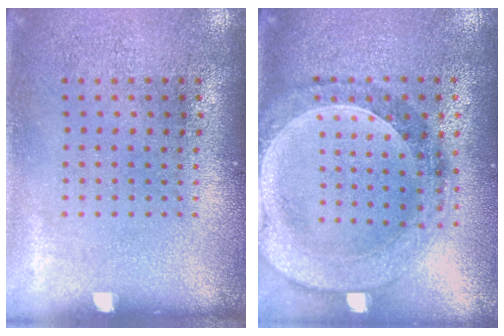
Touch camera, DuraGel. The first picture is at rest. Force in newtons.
{"total": 1.5, "press": 1.4, "slide": 0.3}